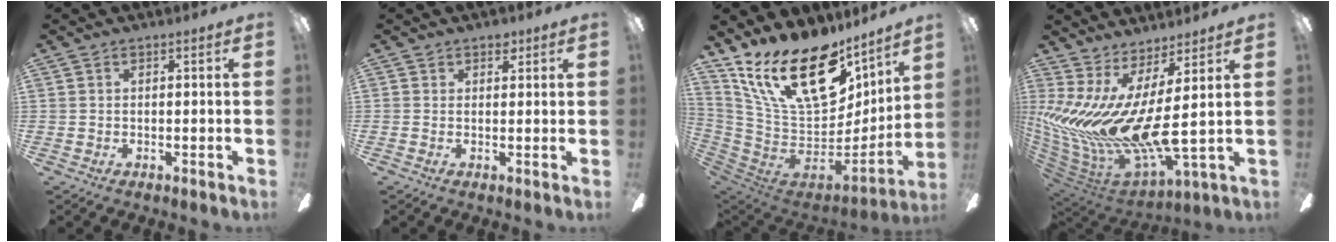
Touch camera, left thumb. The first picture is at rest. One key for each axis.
{"total": 2.0, "fx": 1.3, "fy": 1.2, "fz": 0.9, "tx": -0.004, "ty": -0.005, "tz": 0.020}
{"total": 26.4, "fx": 16.1, "fy": 12.3, "fz": 16.9, "tx": -0.318, "ty": -0.104, "tz": 0.299}
{"total": 15.1, "fx": 0.4, "fy": 5.2, "fz": 14.2, "tx": -0.323, "ty": -0.061, "tz": 0.009}